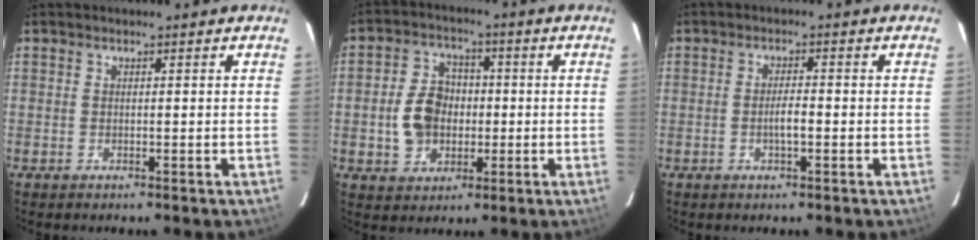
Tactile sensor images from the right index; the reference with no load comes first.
{"total": 8.6, "force": [-1.0, 6.9, 5.0], "torque": [-0.105, 0.026, -0.007]}
{"total": 2.4, "force": [-0.8, 0.5, 2.2], "torque": [-0.042, 0.003, -0.015]}